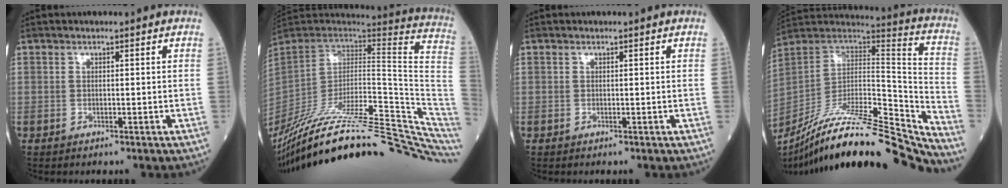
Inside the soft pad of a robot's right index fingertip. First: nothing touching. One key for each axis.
{"total": 35.5, "fx": -28.3, "fy": 5.9, "fz": 20.7, "tx": -0.252, "ty": -0.033, "tz": -0.412}
{"total": 0.0}
{"total": 30.8, "fx": -26.9, "fy": 1.7, "fz": 14.8, "tx": -0.194, "ty": -0.027, "tz": -0.417}